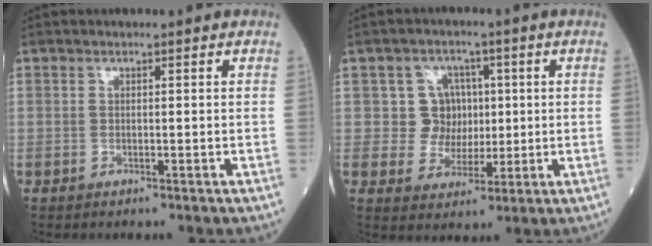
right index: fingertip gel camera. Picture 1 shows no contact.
{"total": 5.9, "force": [0.9, 5.7, 0.8], "torque": [-0.003, 0.014, 0.017]}